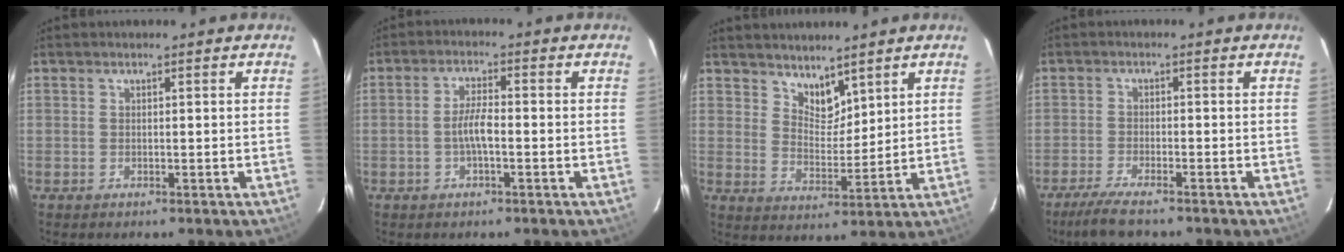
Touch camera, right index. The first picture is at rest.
{"total": 4.0, "force": [-1.2, 0.8, 3.8], "torque": [-0.077, 0.006, -0.022]}
{"total": 5.6, "force": [4.6, 2.6, 1.8], "torque": [-0.019, -0.004, 0.084]}
{"total": 6.3, "force": [-5.2, 0.9, 3.4], "torque": [-0.091, -0.018, -0.098]}